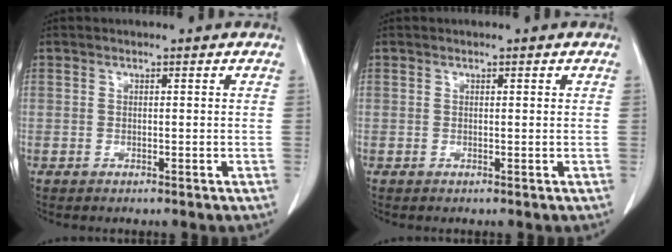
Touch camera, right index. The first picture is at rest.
{"total": 0.0}